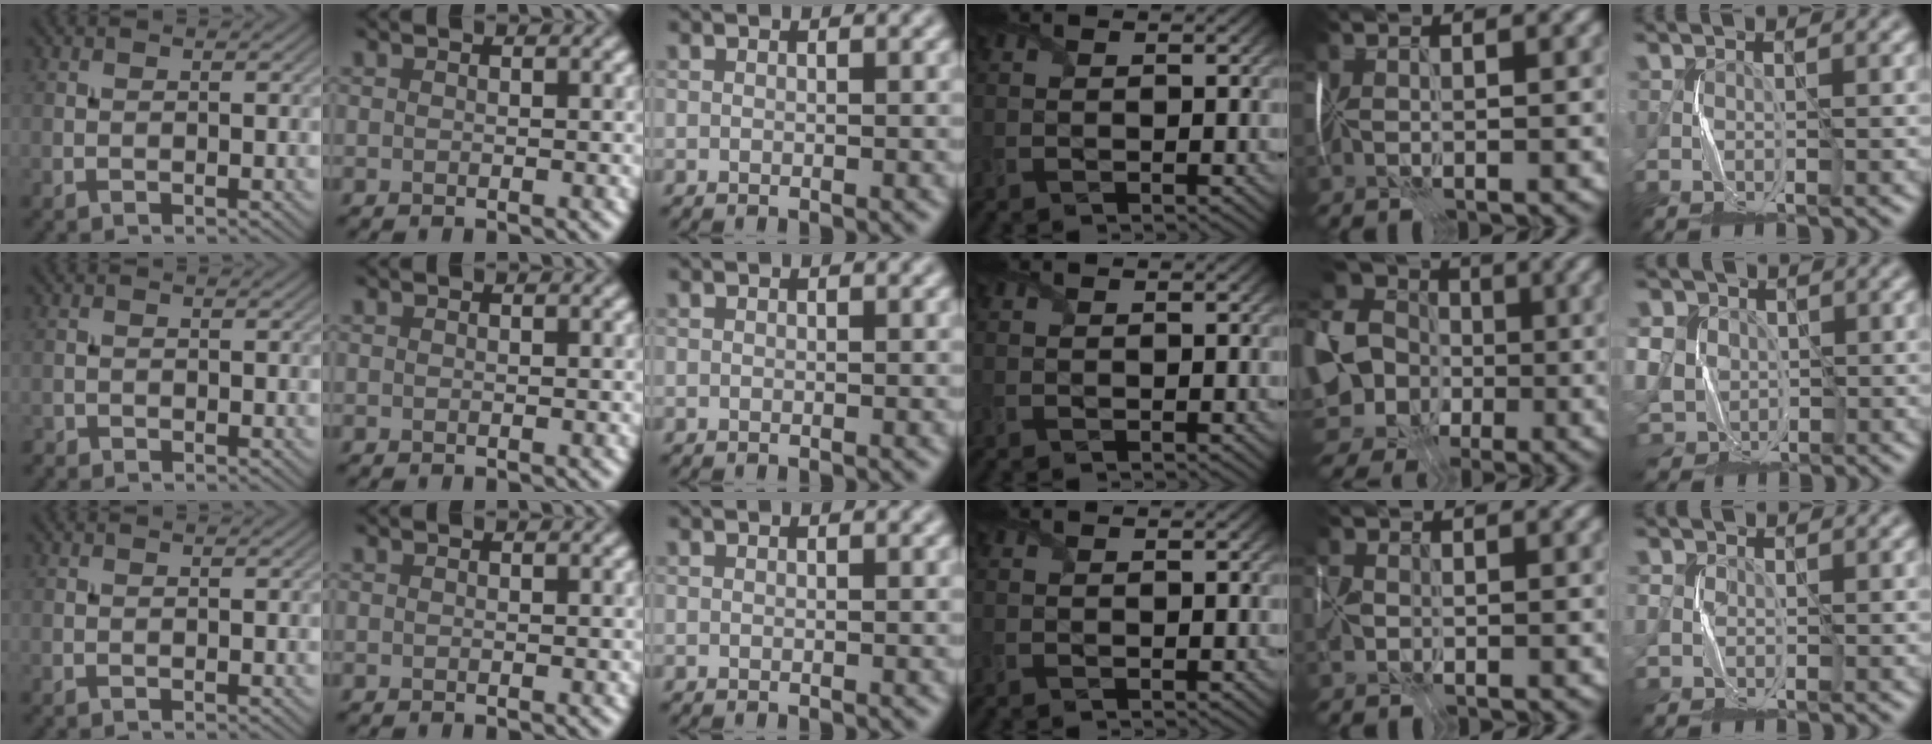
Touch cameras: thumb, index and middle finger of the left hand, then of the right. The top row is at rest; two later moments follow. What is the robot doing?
{"motion": "fold", "object": "shipping label"}